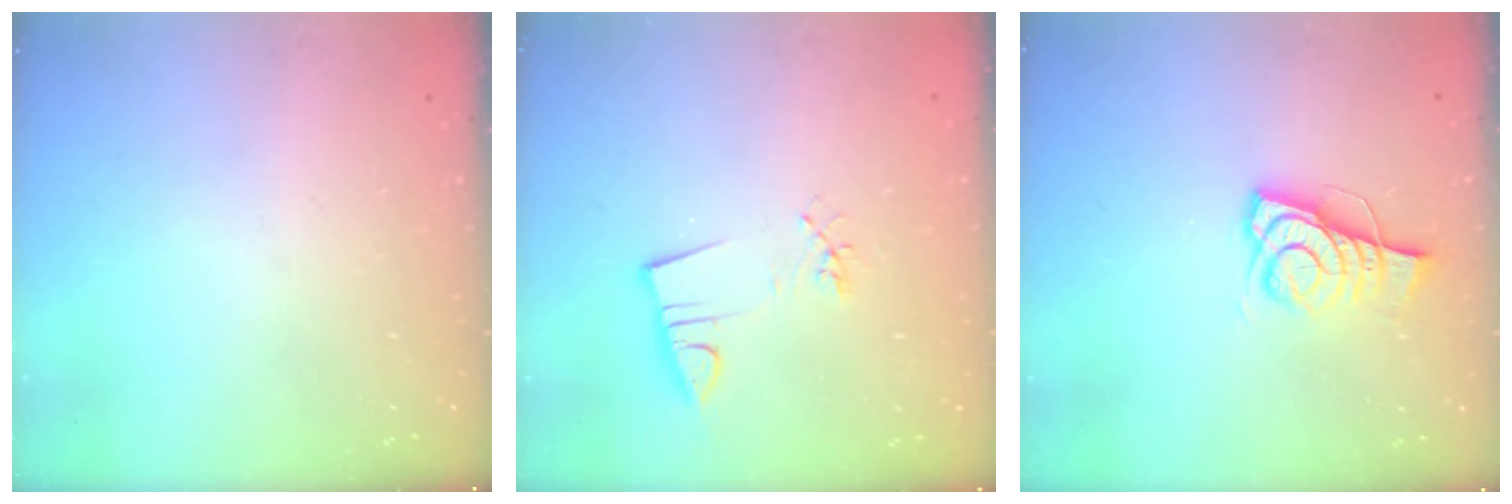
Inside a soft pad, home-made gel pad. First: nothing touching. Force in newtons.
{"total": 3.7, "press": 2.2, "slide": 3.0}
{"total": 8.3, "press": 8.2, "slide": 0.4}